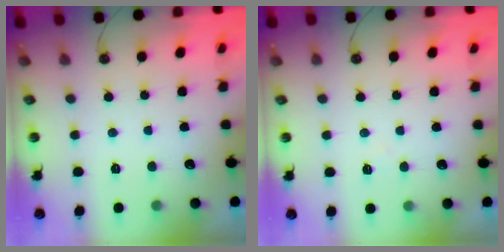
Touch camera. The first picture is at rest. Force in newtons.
{"total": 5.4, "press": 5.4, "slide": 0.8}